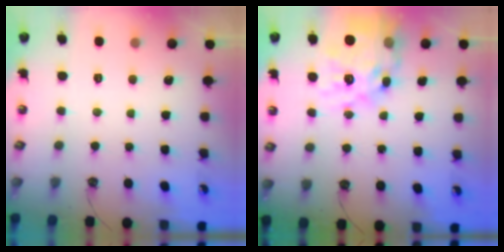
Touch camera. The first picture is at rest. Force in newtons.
{"total": 22.1, "press": 22.0, "slide": 2.0}